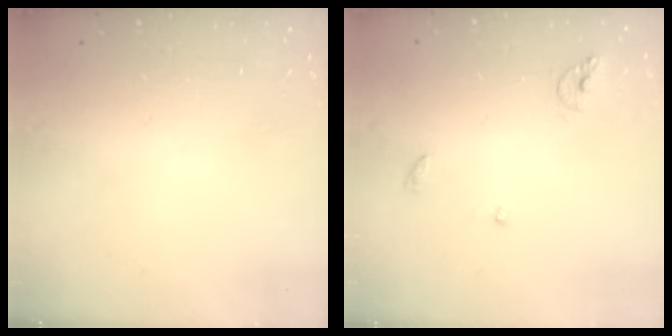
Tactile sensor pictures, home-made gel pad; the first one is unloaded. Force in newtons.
{"total": 5.7, "press": 5.7, "slide": 0.5}